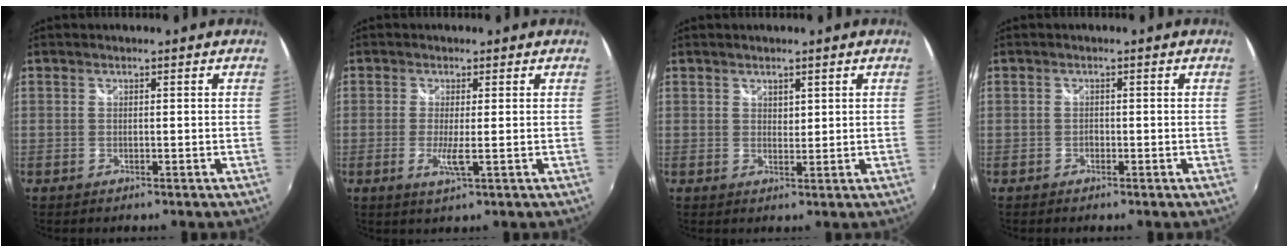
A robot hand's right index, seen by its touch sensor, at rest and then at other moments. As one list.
[{"total": 3.2, "force": [-0.5, -0.1, 3.1], "torque": [-0.067, -0.006, -0.010]}, {"total": 1.6, "force": [1.2, 1.0, 0.5], "torque": [-0.003, 0.001, 0.020]}, {"total": 0.7, "force": [-0.6, 0.5, 0.1], "torque": [-0.003, 0.002, -0.009]}]